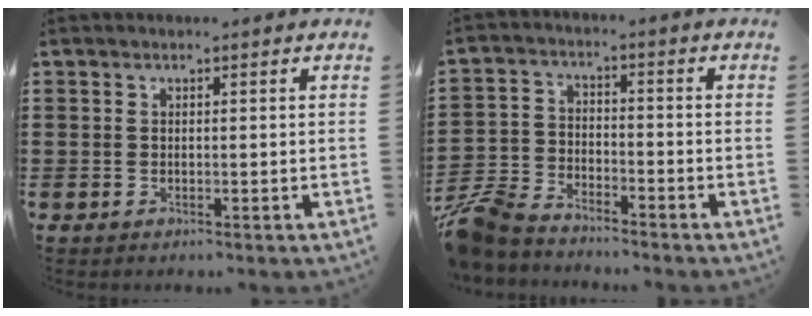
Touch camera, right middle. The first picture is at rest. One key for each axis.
{"total": 7.2, "fx": -6.7, "fy": 1.9, "fz": 1.7, "tx": -0.060, "ty": 0.007, "tz": -0.141}